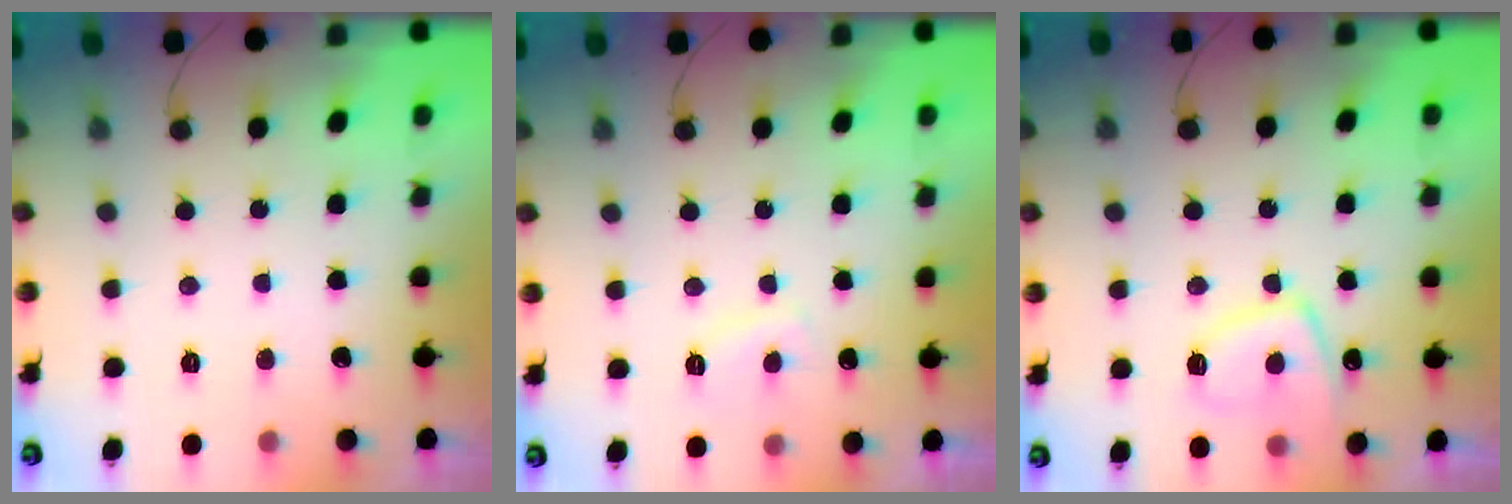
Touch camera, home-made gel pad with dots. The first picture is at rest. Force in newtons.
{"total": 3.2, "press": 3.1, "slide": 0.5}
{"total": 9.6, "press": 9.5, "slide": 1.1}